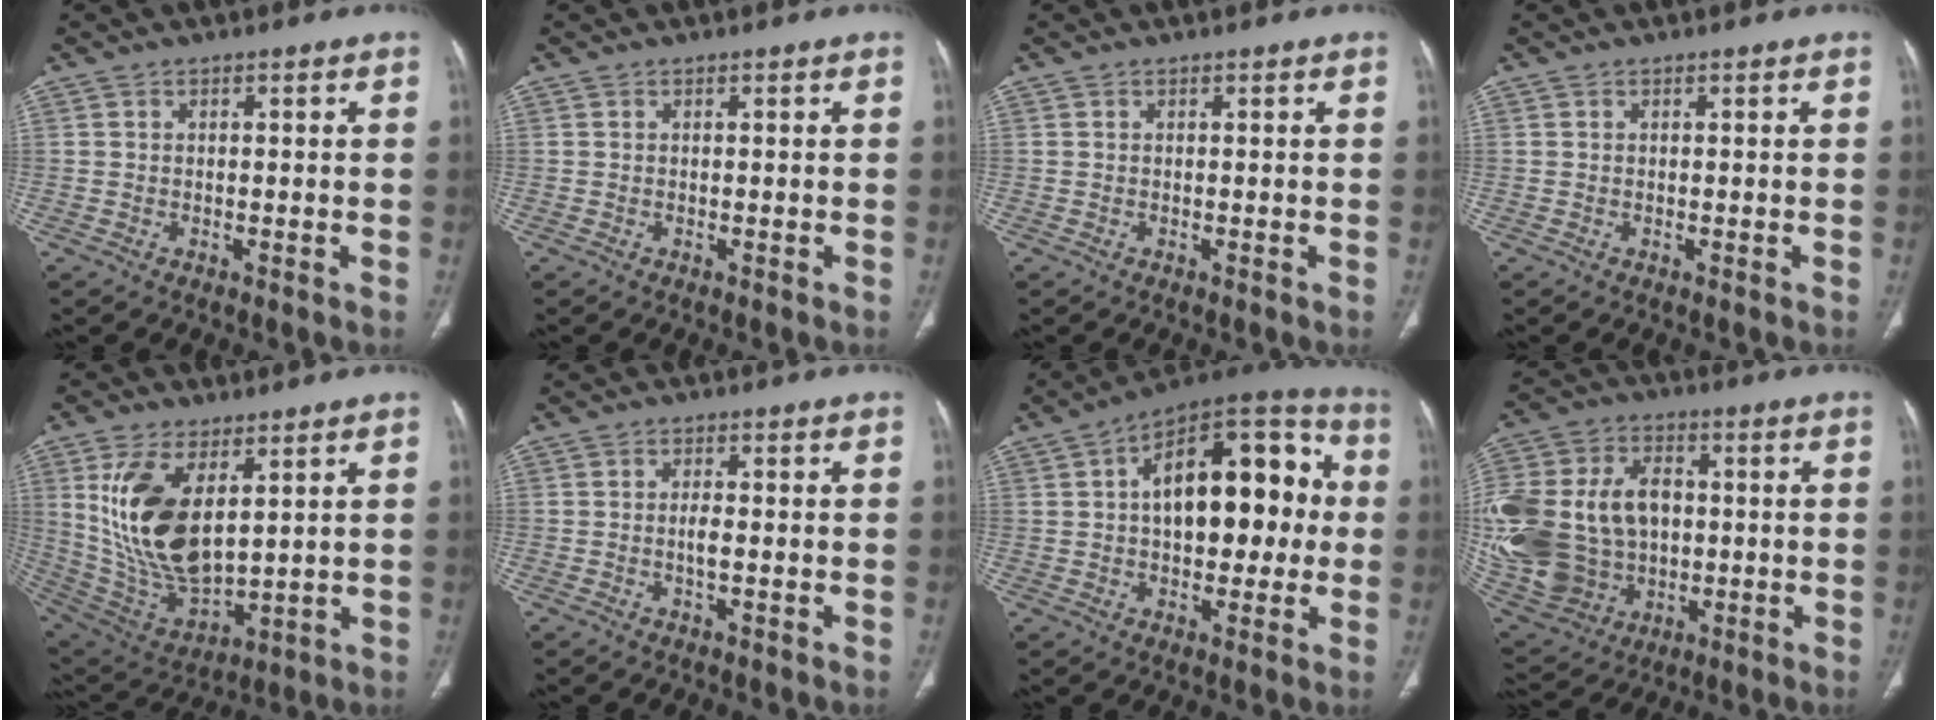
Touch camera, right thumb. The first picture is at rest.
{"total": 0.0}
{"total": 0.0}
{"total": 0.0}
{"total": 17.8, "force": [5.3, 9.0, 14.4], "torque": [-0.269, -0.026, 0.123]}
{"total": 2.0, "force": [-0.4, 0.7, 1.8], "torque": [-0.037, 0.000, -0.009]}
{"total": 21.9, "force": [2.2, 12.0, 18.2], "torque": [-0.229, 0.041, 0.024]}
{"total": 30.8, "force": [-0.2, 23.3, 20.1], "torque": [-0.478, 0.032, 0.023]}